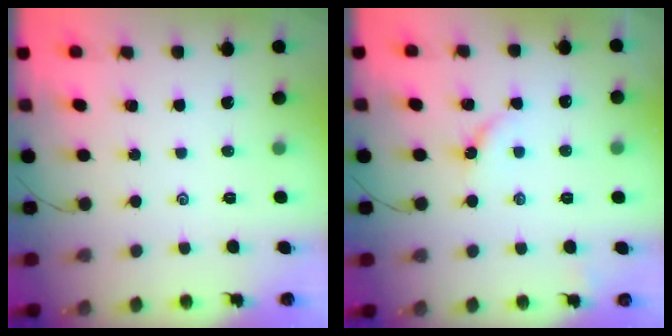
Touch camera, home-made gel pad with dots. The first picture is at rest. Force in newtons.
{"total": 4.8, "press": 4.7, "slide": 0.6}